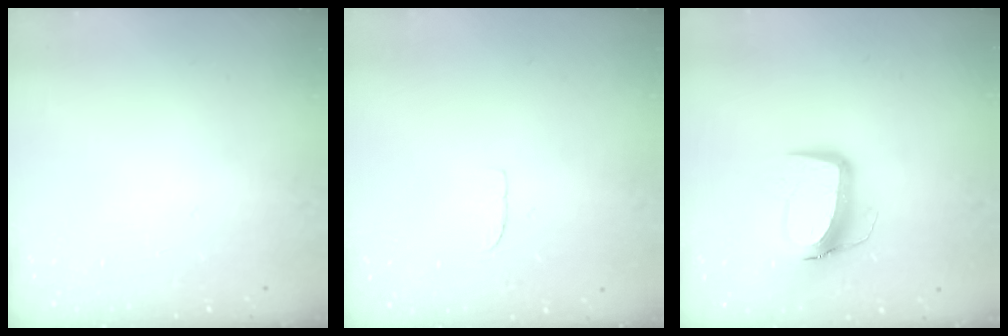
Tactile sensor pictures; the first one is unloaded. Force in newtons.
{"total": 3.2, "press": 3.2, "slide": 0.3}
{"total": 11.7, "press": 11.6, "slide": 1.2}